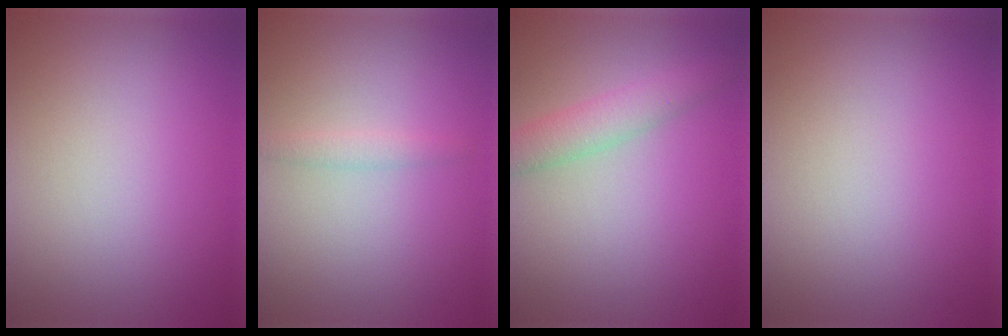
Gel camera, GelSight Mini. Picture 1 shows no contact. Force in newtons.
{"total": 1.0, "press": 1.0, "slide": 0.1}
{"total": 2.8, "press": 2.8, "slide": 0.1}
{"total": 0.0}